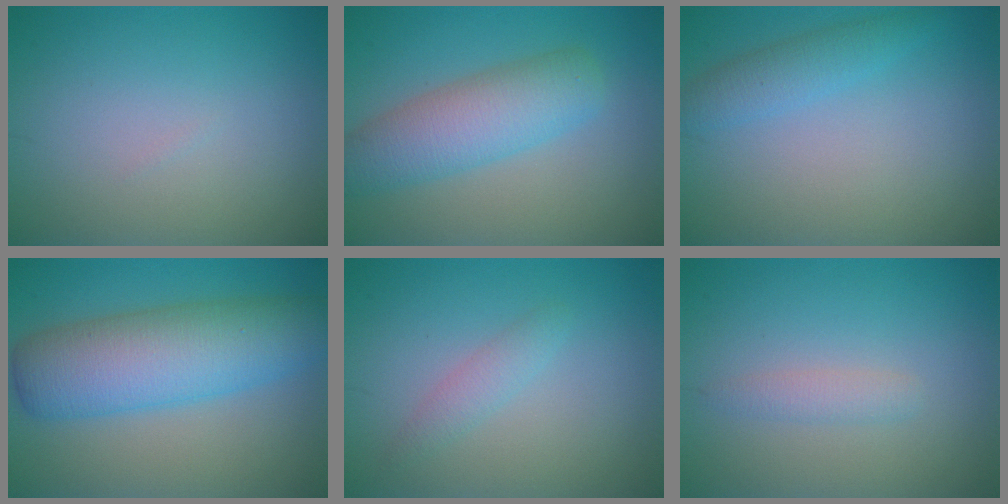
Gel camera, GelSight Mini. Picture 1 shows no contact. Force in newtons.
{"total": 5.6, "press": 5.6, "slide": 0.2}
{"total": 2.3, "press": 2.3, "slide": 0.0}
{"total": 8.8, "press": 8.8, "slide": 0.0}
{"total": 1.6, "press": 1.6, "slide": 0.2}
{"total": 1.4, "press": 1.4, "slide": 0.1}